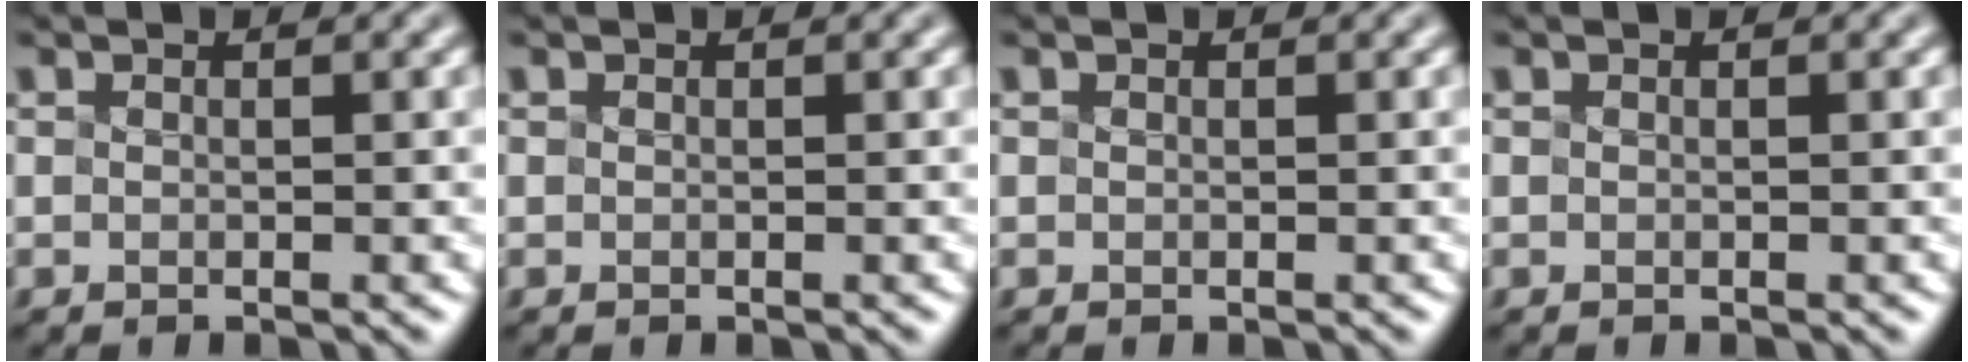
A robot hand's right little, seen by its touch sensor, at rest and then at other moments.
{"total": 0.0}
{"total": 0.0}
{"total": 0.0}